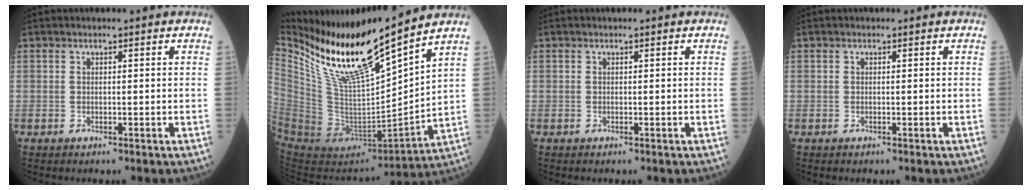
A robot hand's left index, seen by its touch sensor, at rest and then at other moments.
{"total": 18.3, "force": [14.8, 1.5, 10.7], "torque": [-0.201, -0.030, 0.294]}
{"total": 0.0}
{"total": 0.0}